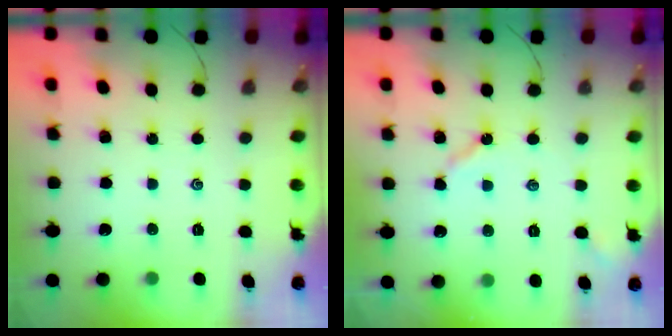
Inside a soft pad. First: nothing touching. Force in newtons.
{"total": 3.6, "press": 3.6, "slide": 0.3}